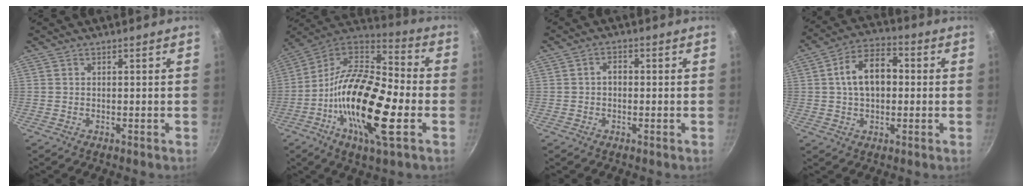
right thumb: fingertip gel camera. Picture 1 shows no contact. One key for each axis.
{"total": 24.0, "fx": -6.1, "fy": 9.2, "fz": 21.3, "tx": -0.381, "ty": 0.030, "tz": -0.131}
{"total": 2.1, "fx": 0.0, "fy": 1.5, "fz": 1.4, "tx": -0.018, "ty": 0.008, "tz": -0.003}
{"total": 11.0, "fx": 1.0, "fy": 7.0, "fz": 8.4, "tx": -0.110, "ty": 0.026, "tz": 0.005}